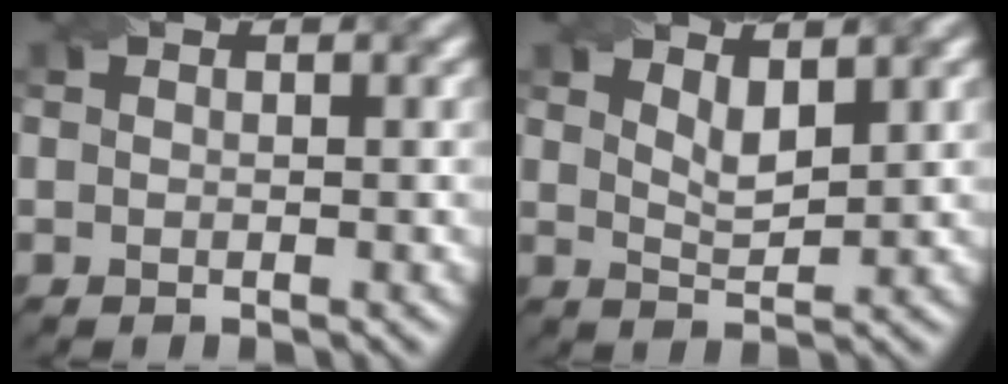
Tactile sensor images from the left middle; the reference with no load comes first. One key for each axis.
{"total": 2.4, "fx": 1.6, "fy": 0.8, "fz": 1.6, "tx": -0.032, "ty": -0.005, "tz": 0.030}